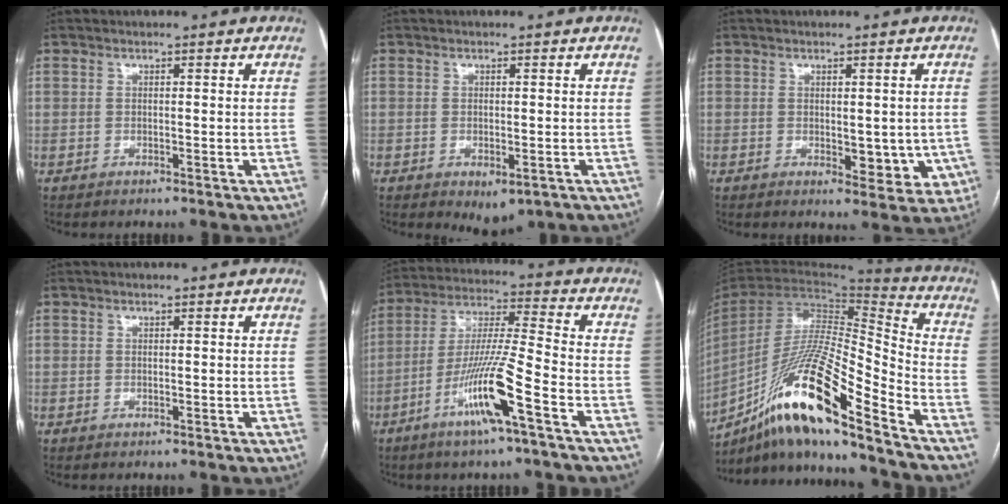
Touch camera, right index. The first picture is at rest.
{"total": 3.4, "force": [-1.6, 1.7, 2.5], "torque": [-0.032, -0.005, -0.010]}
{"total": 6.4, "force": [-1.2, 3.5, 5.2], "torque": [-0.044, -0.003, -0.006]}
{"total": 0.0}
{"total": 12.9, "force": [-6.3, -0.5, 11.3], "torque": [-0.224, -0.008, -0.119]}
{"total": 21.0, "force": [-14.0, 1.3, 15.6], "torque": [-0.307, -0.018, -0.259]}